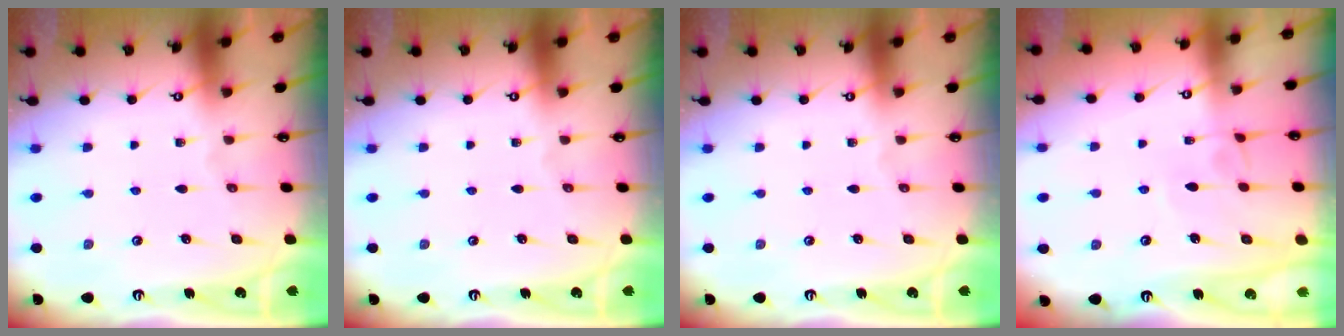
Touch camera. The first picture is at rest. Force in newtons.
{"total": 0.0}
{"total": 0.0}
{"total": 1.3, "press": 1.3, "slide": 0.5}